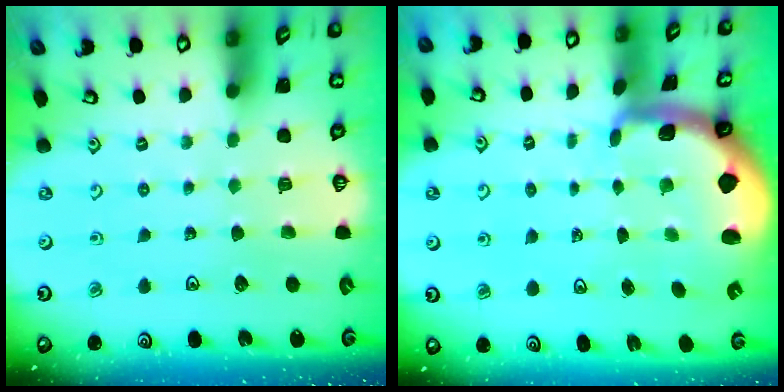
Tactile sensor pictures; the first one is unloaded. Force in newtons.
{"total": 1.9, "press": 1.9, "slide": 0.6}